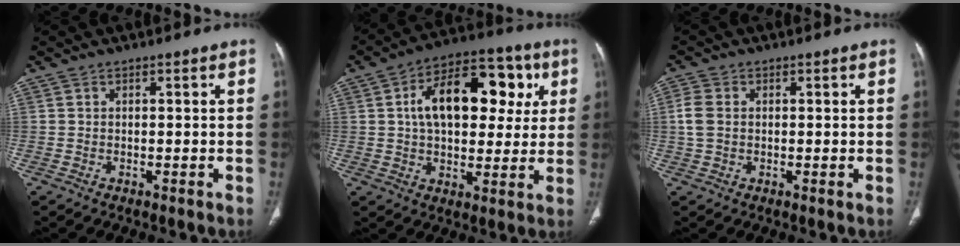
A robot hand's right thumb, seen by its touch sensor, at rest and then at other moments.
{"total": 19.0, "force": [4.4, 11.3, 14.7], "torque": [-0.184, 0.021, 0.062]}
{"total": 3.8, "force": [0.3, 2.6, 2.8], "torque": [-0.069, 0.003, 0.002]}